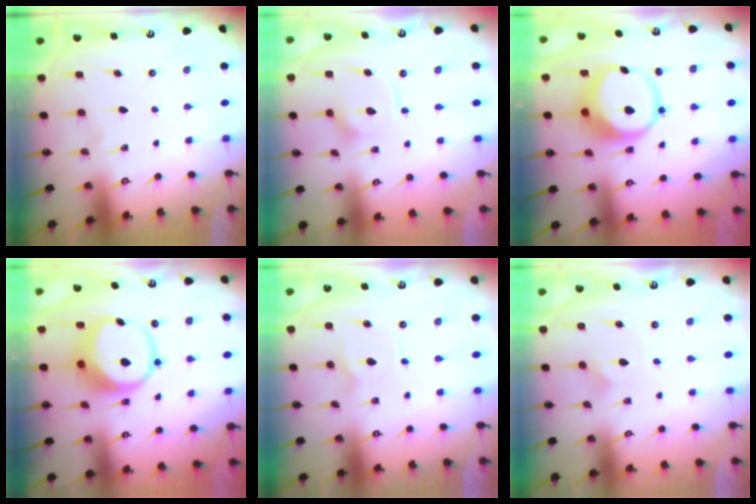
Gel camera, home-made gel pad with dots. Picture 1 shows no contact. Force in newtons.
{"total": 7.0, "press": 7.0, "slide": 0.7}
{"total": 10.4, "press": 10.4, "slide": 1.3}
{"total": 10.4, "press": 10.4, "slide": 1.3}
{"total": 2.6, "press": 2.6, "slide": 0.2}
{"total": 1.3, "press": 1.3, "slide": 0.1}